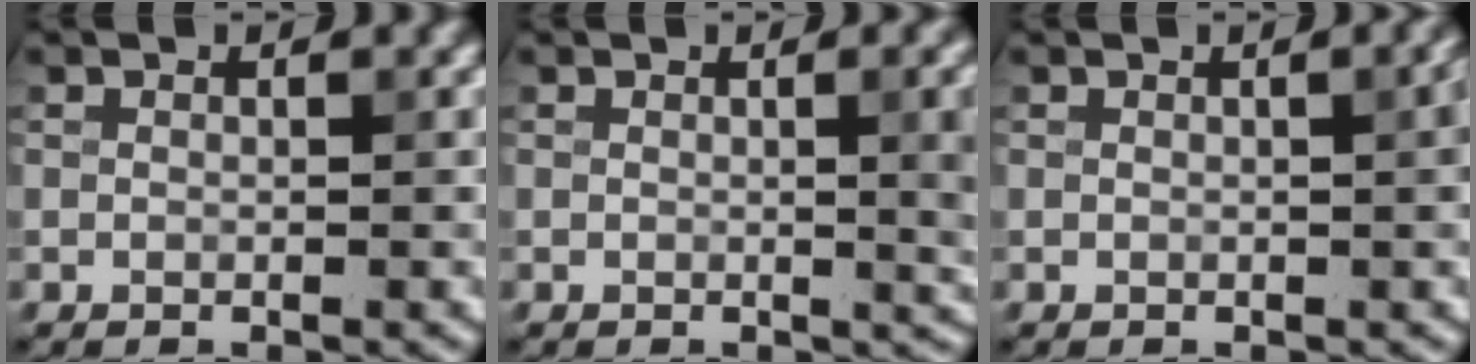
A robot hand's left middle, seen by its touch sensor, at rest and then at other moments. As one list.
[{"total": 4.6, "force": [0.3, 1.5, 4.3], "torque": [-0.042, 0.007, 0.001]}, {"total": 2.4, "force": [0.2, 0.8, 2.3], "torque": [-0.019, 0.008, 0.000]}]